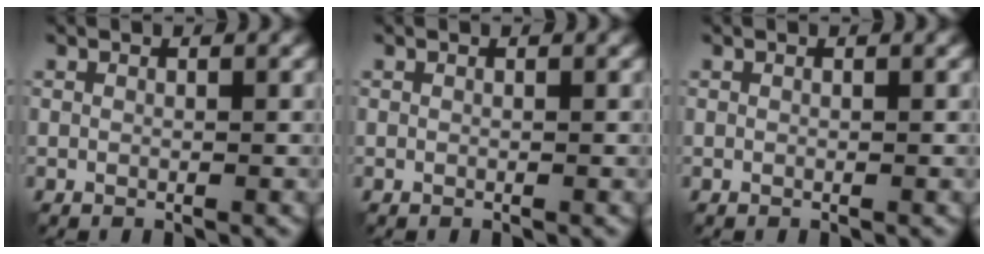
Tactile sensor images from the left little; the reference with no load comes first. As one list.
[{"total": 0.0}, {"total": 0.0}]